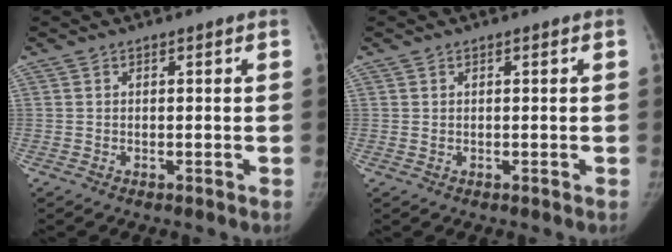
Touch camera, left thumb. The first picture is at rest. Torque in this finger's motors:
{"motor_torque": [0.19, -0.11, -0.11, -0.09, -0.05]}